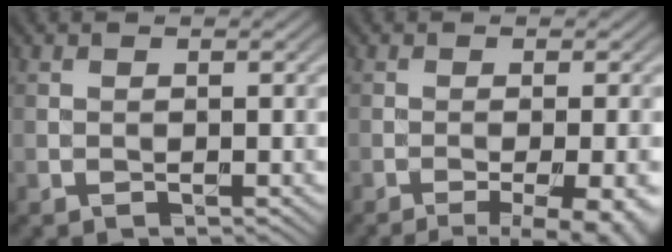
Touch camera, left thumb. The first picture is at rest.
{"total": 8.3, "force": [-4.1, 2.1, 6.9], "torque": [-0.087, -0.002, -0.046]}